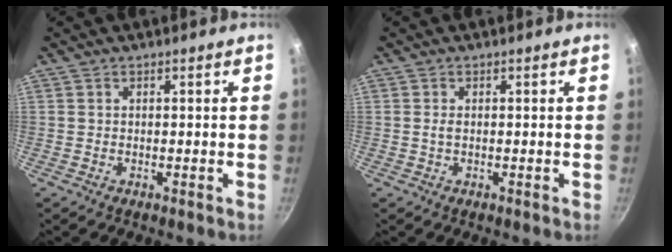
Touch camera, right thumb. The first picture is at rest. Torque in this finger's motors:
{"motor_torque": [-0.17, -0.08, 0.24, 0.22, 0.02]}